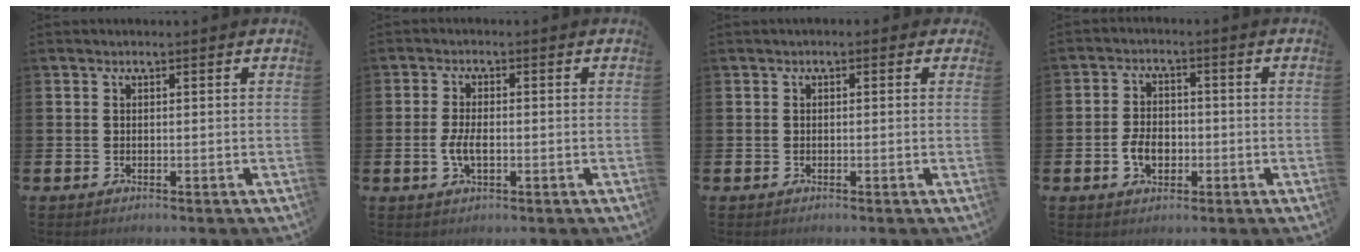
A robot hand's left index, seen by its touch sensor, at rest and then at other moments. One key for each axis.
{"total": 3.2, "fx": -0.6, "fy": 1.5, "fz": 2.8, "tx": -0.044, "ty": 0.001, "tz": -0.012}
{"total": 0.7, "fx": -0.2, "fy": 0.5, "fz": 0.4, "tx": -0.010, "ty": 0.009, "tz": -0.006}
{"total": 4.1, "fx": -1.2, "fy": 2.9, "fz": 2.7, "tx": -0.037, "ty": 0.000, "tz": -0.025}